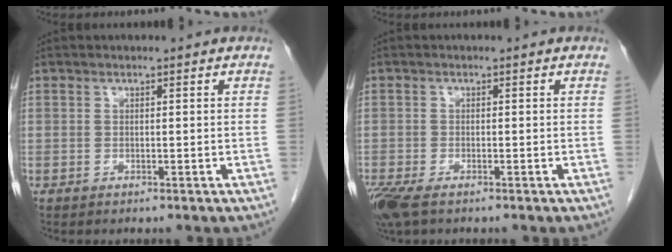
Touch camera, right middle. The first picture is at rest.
{"total": 5.1, "force": [-3.6, 1.7, 3.3], "torque": [-0.071, -0.016, -0.062]}